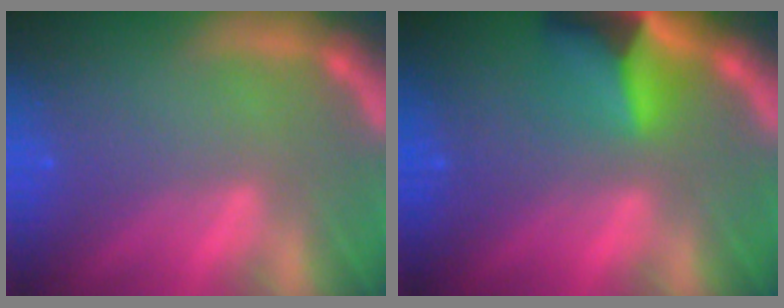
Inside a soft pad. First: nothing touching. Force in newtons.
{"total": 6.4}